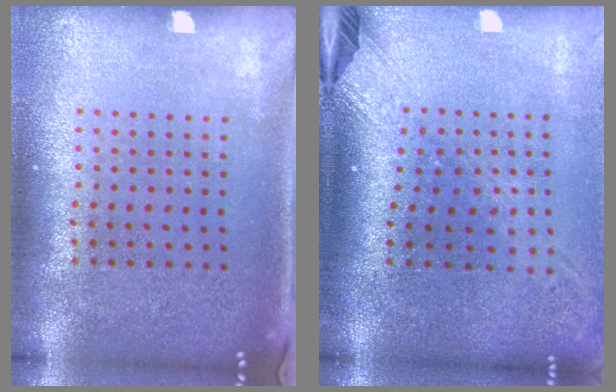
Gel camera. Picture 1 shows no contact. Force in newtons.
{"total": 2.4, "press": 1.7, "slide": 1.6}